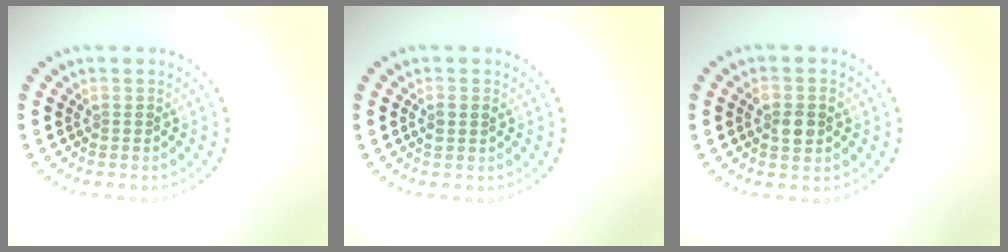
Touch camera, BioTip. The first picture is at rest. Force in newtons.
{"total": 1.1, "press": 1.1, "slide": 0.3}
{"total": 2.5, "press": 2.5, "slide": 0.2}